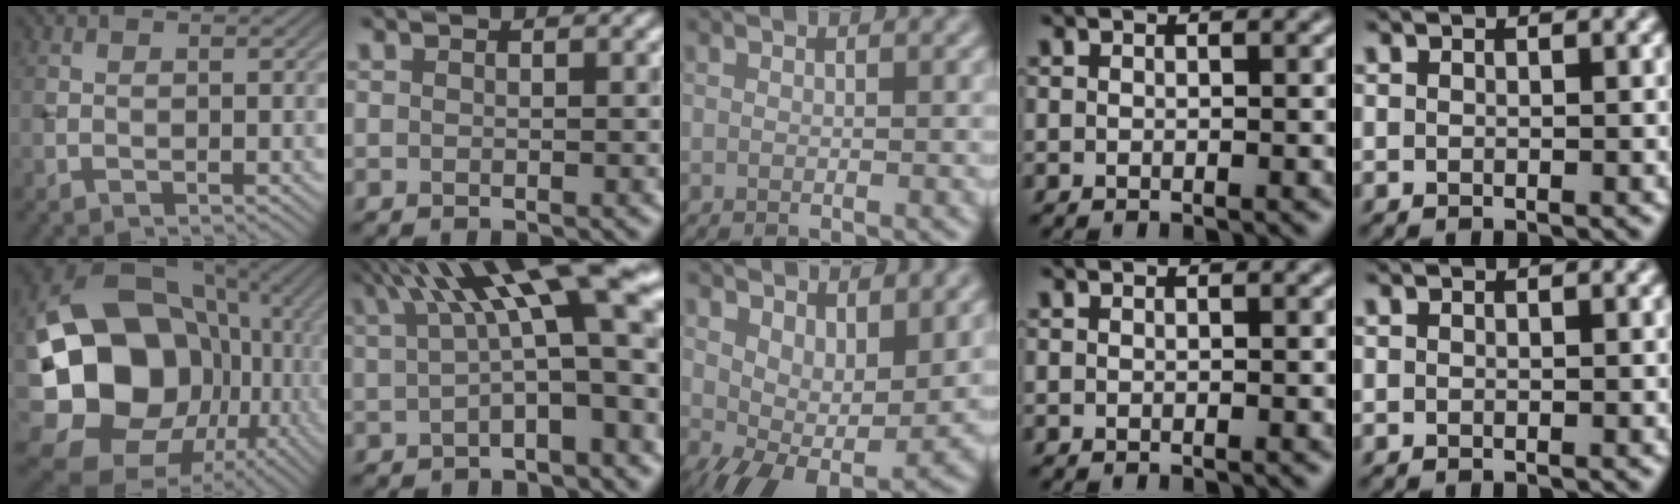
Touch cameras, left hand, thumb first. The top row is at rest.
{"thumb": {"total": 21.9, "force": [-3.2, 18.0, 12.0], "torque": [-0.253, -0.035, -0.048]}, "index": {"total": 12.2, "force": [3.8, 3.2, 11.1], "torque": [-0.153, 0.020, 0.057]}, "middle": {"total": 6.9, "force": [1.6, 3.5, 5.7], "torque": [-0.080, -0.014, 0.043]}}